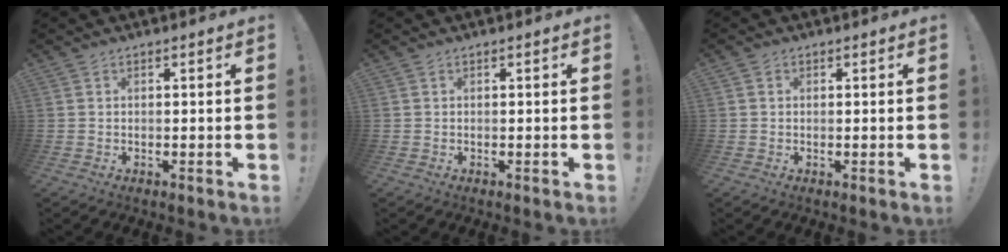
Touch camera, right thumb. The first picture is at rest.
{"total": 0.0}
{"total": 0.8, "force": [0.2, 0.8, 0.2], "torque": [0.003, 0.000, 0.003]}